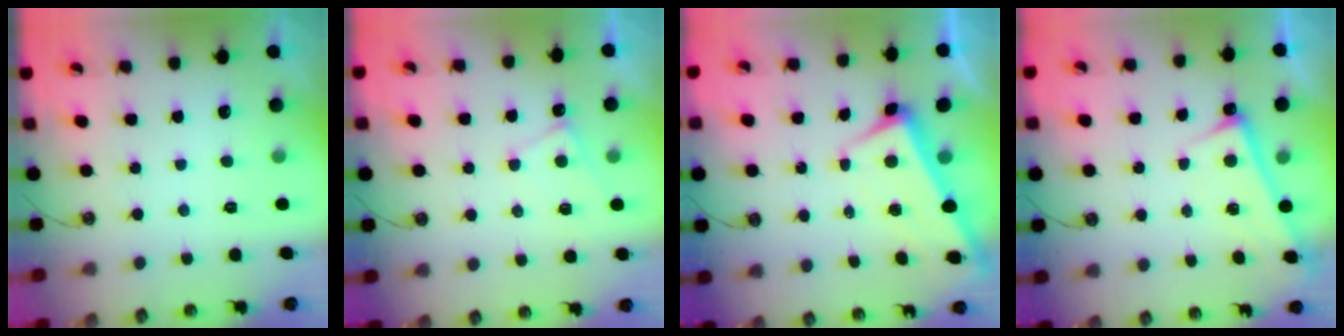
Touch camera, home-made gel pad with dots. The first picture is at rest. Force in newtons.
{"total": 2.6, "press": 2.5, "slide": 0.3}
{"total": 1.2, "press": 1.1, "slide": 0.5}
{"total": 2.9, "press": 2.8, "slide": 0.3}